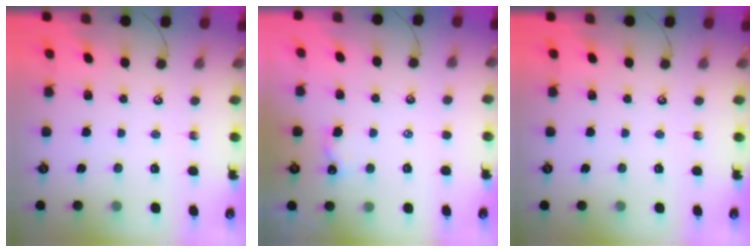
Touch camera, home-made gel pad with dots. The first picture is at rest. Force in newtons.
{"total": 2.3, "press": 2.2, "slide": 0.3}
{"total": 0.0}